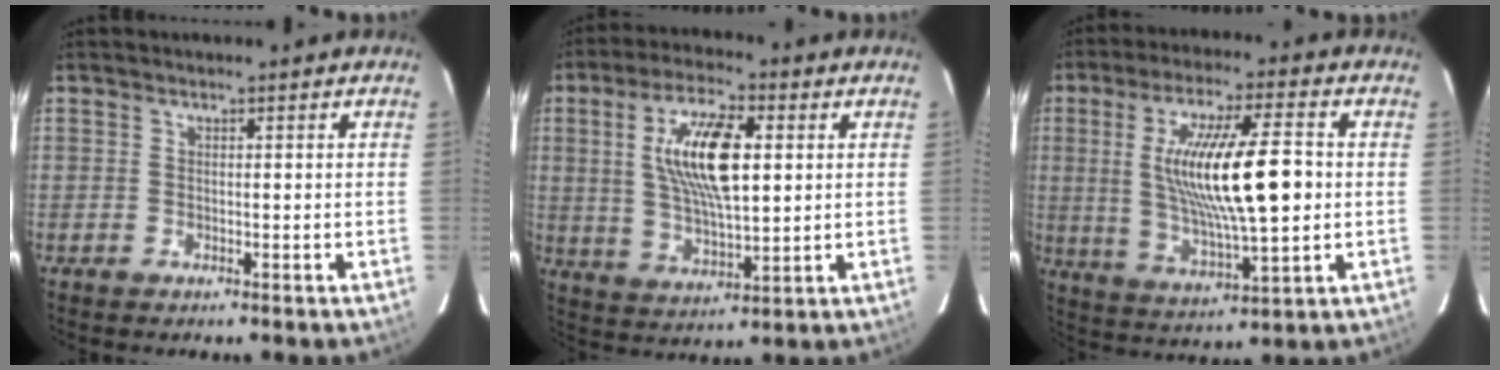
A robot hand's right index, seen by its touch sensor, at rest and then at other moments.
{"total": 13.7, "force": [2.9, 4.9, 12.4], "torque": [-0.237, 0.008, 0.057]}
{"total": 17.4, "force": [1.1, 3.7, 17.0], "torque": [-0.308, -0.005, 0.031]}